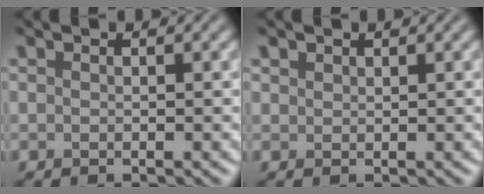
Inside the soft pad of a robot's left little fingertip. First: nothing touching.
{"total": 0.8, "force": [0.6, 0.5, 0.1], "torque": [-0.002, -0.001, 0.013]}